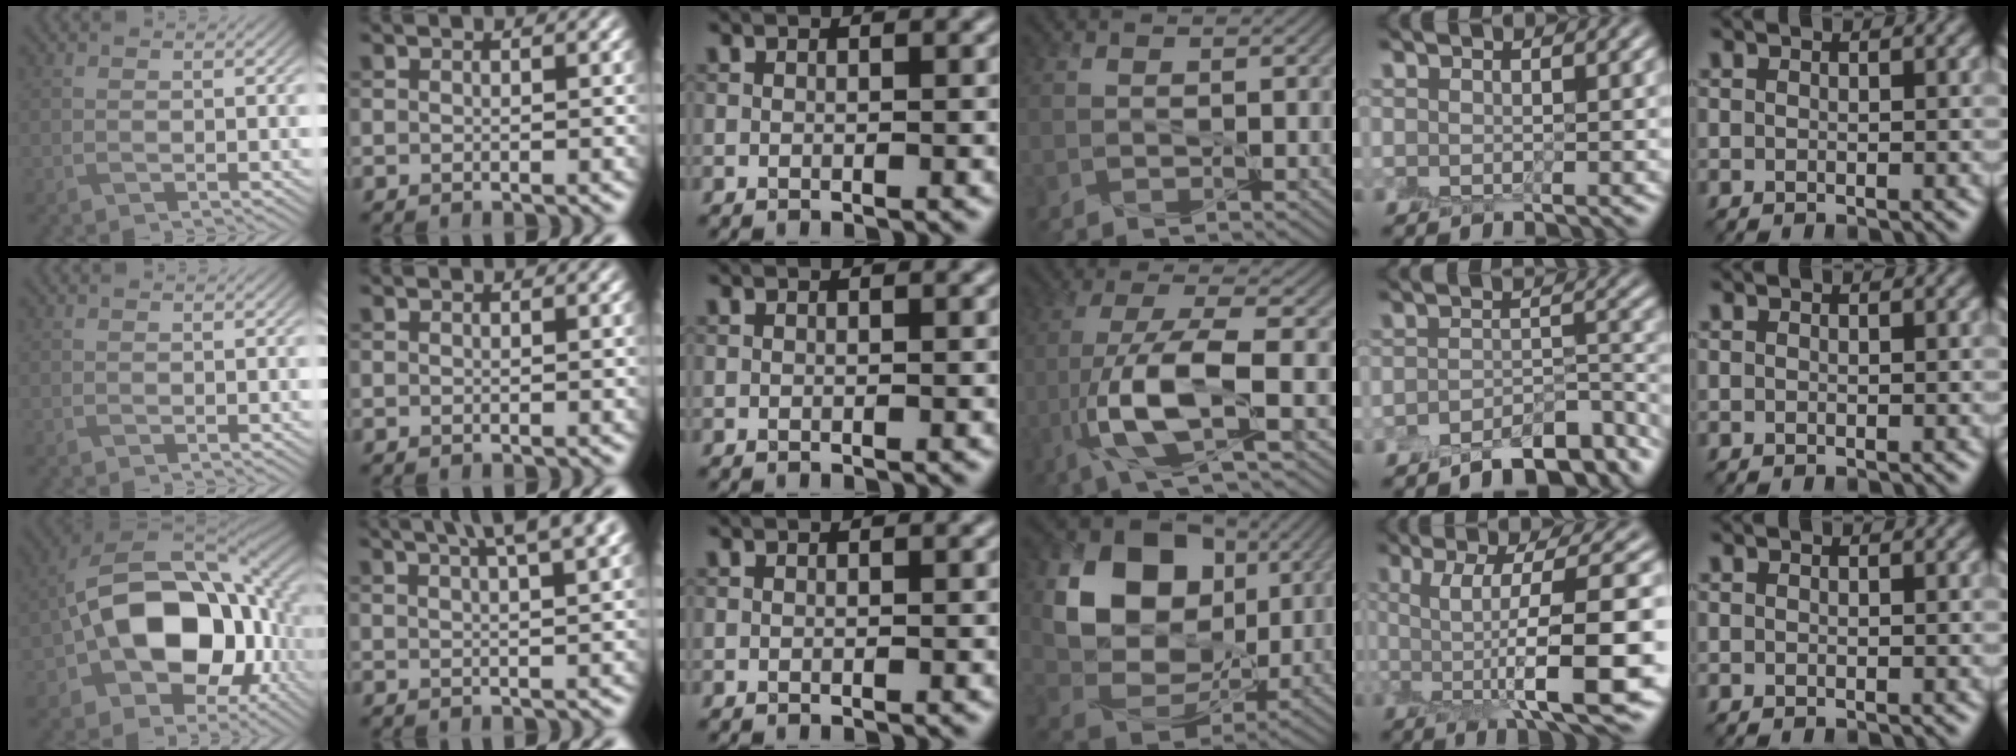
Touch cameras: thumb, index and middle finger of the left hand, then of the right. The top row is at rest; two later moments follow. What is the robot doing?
{"motion": "peel", "object": "small bumper sticker"}